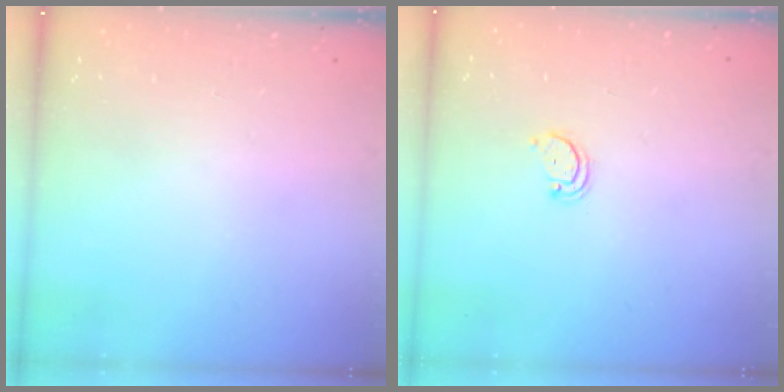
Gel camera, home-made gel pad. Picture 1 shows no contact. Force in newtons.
{"total": 2.2, "press": 2.2, "slide": 0.4}